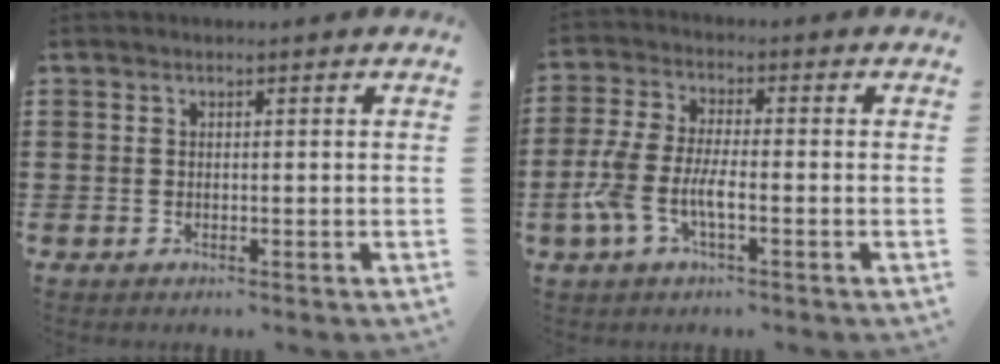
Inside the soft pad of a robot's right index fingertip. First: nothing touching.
{"total": 6.3, "force": [-2.5, 2.1, 5.4], "torque": [-0.134, -0.011, -0.054]}